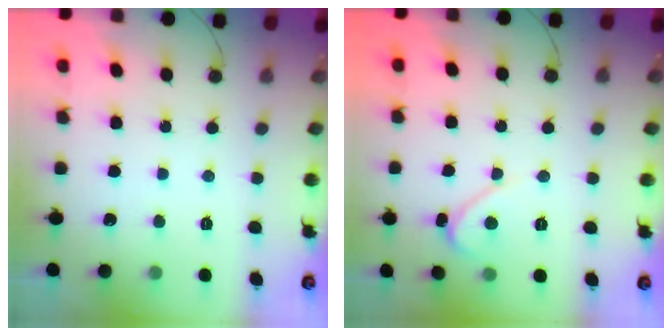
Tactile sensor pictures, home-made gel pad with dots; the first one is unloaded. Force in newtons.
{"total": 2.5, "press": 2.5, "slide": 0.2}